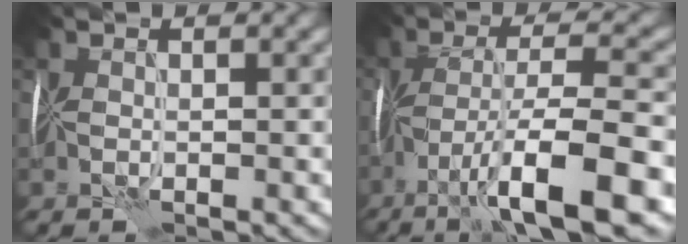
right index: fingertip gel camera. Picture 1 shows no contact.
{"total": 10.3, "force": [-4.8, 2.6, 8.7], "torque": [-0.146, 0.017, -0.075]}